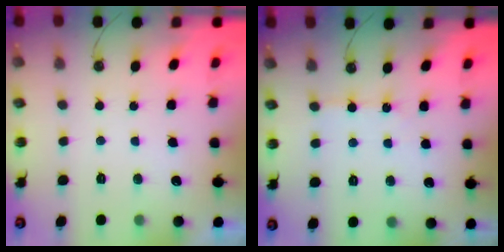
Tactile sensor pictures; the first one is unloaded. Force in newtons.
{"total": 3.4, "press": 3.4, "slide": 0.5}